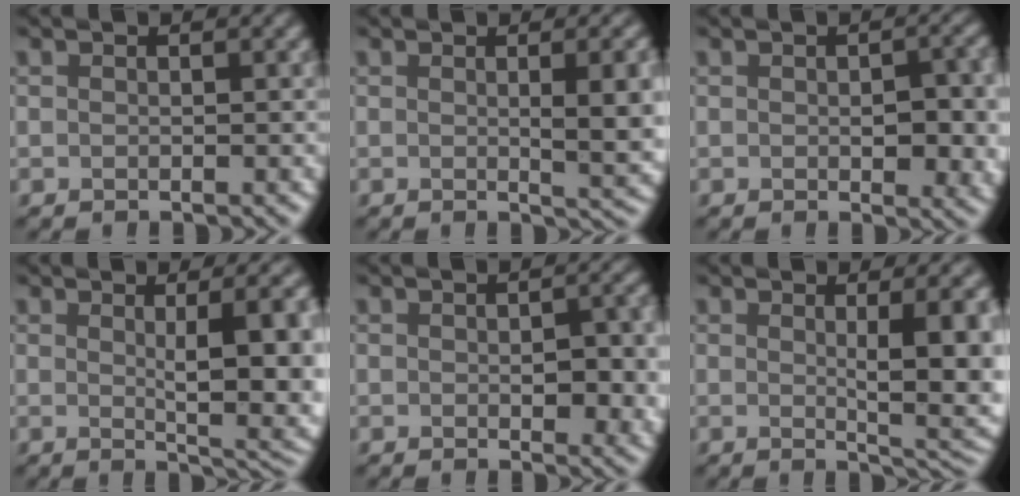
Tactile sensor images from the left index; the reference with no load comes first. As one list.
[{"total": 5.6, "force": [0.5, 1.5, 5.4], "torque": [-0.060, -0.001, 0.010]}, {"total": 4.7, "force": [-0.2, 2.3, 4.1], "torque": [-0.051, -0.008, 0.001]}, {"total": 9.4, "force": [0.8, 3.0, 8.8], "torque": [-0.101, -0.003, 0.021]}, {"total": 4.7, "force": [-0.2, 2.2, 4.1], "torque": [-0.051, -0.008, 0.001]}, {"total": 7.2, "force": [0.7, 2.0, 6.9], "torque": [-0.083, -0.009, 0.017]}]